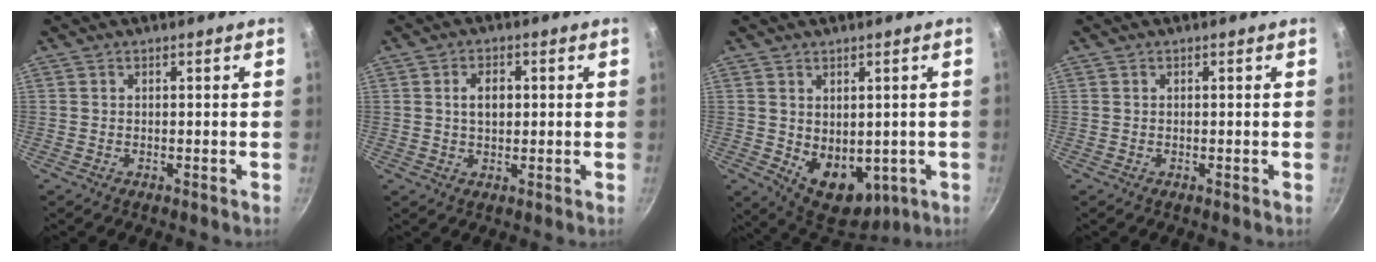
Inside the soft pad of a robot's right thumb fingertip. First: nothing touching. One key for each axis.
{"total": 4.3, "fx": 0.7, "fy": 2.8, "fz": 3.2, "tx": -0.039, "ty": 0.007, "tz": 0.011}
{"total": 10.4, "fx": -0.9, "fy": 7.3, "fz": 7.5, "tx": -0.081, "ty": -0.021, "tz": 0.012}
{"total": 0.0}